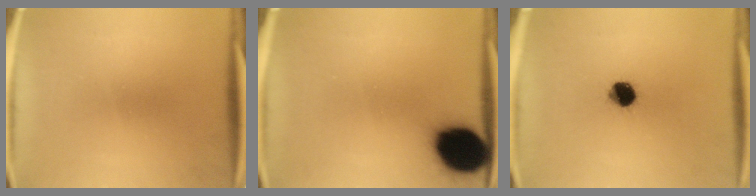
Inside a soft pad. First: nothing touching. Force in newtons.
{"total": 17.1}
{"total": 6.6}